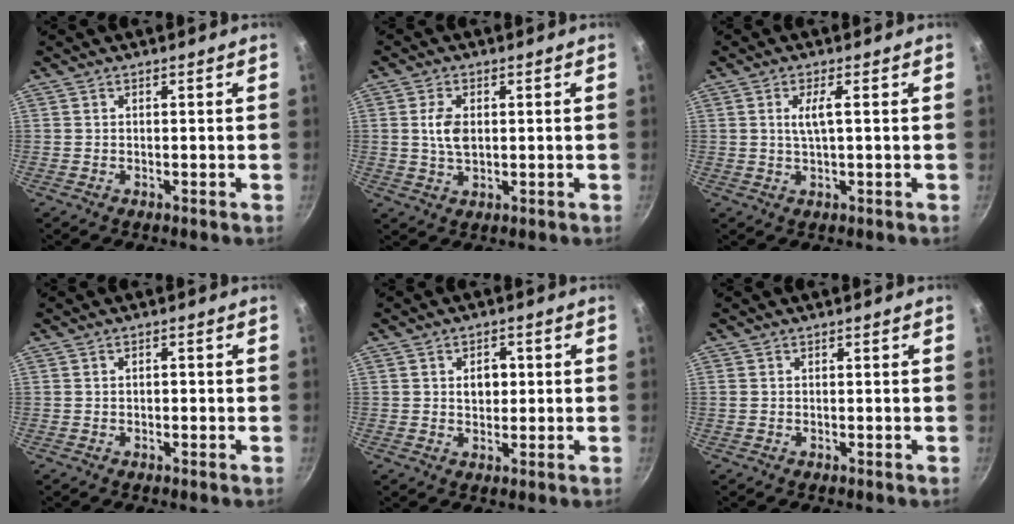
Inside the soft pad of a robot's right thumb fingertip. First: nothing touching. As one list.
[{"total": 5.2, "force": [0.7, 3.0, 4.2], "torque": [-0.082, -0.003, 0.015]}, {"total": 3.4, "force": [0.6, 0.7, 3.3], "torque": [-0.075, 0.001, 0.014]}, {"total": 0.7, "force": [-0.1, 0.5, 0.5], "torque": [-0.003, 0.005, -0.003]}, {"total": 4.2, "force": [0.7, 3.0, 2.9], "torque": [-0.022, 0.000, 0.010]}, {"total": 0.7, "force": [0.0, 0.5, 0.5], "torque": [-0.015, 0.002, 0.004]}]